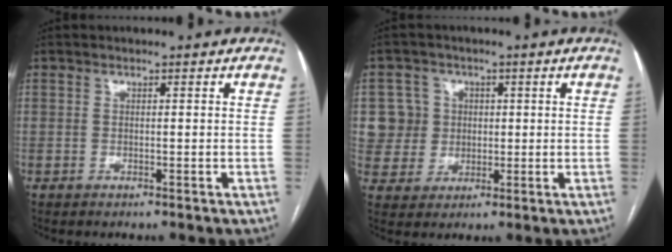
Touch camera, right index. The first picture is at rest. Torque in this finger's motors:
{"motor_torque": [-0.14, 0.04, 0.02, 0.00]}